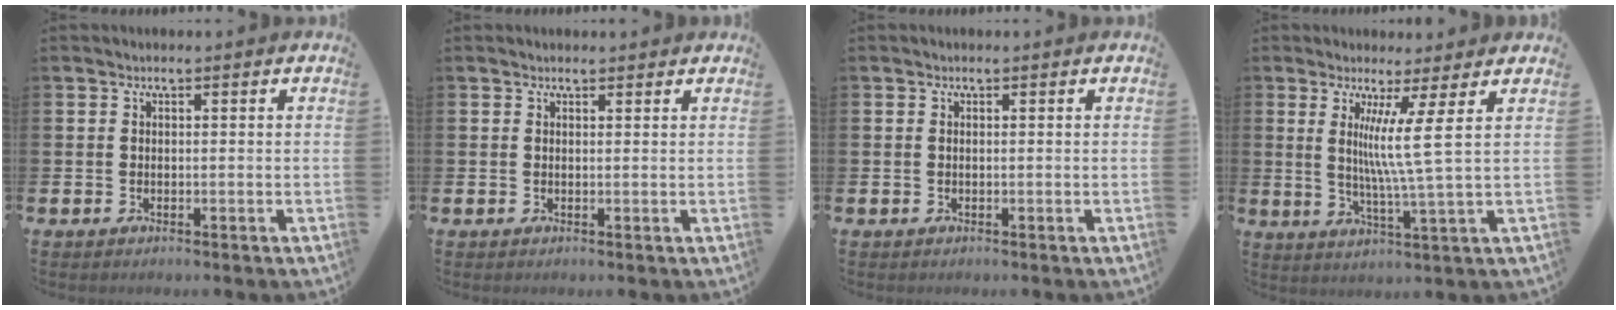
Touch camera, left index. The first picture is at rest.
{"total": 0.9, "force": [0.9, 0.3, 0.1], "torque": [0.004, 0.001, 0.015]}
{"total": 0.0}
{"total": 7.0, "force": [3.2, -1.3, 6.2], "torque": [-0.112, -0.033, 0.046]}